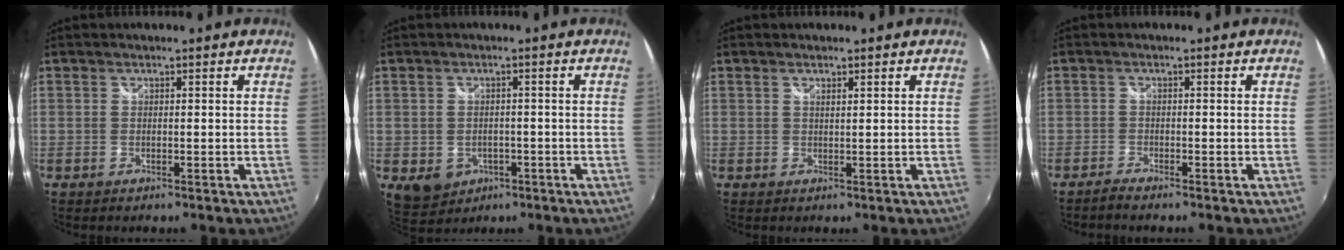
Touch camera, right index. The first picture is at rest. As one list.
[{"total": 6.3, "force": [-2.4, 5.1, 2.9], "torque": [-0.068, -0.011, -0.021]}, {"total": 1.0, "force": [0.8, 0.0, 0.6], "torque": [-0.010, 0.000, 0.012]}, {"total": 1.6, "force": [-1.5, -0.1, 0.5], "torque": [-0.018, -0.005, -0.029]}]